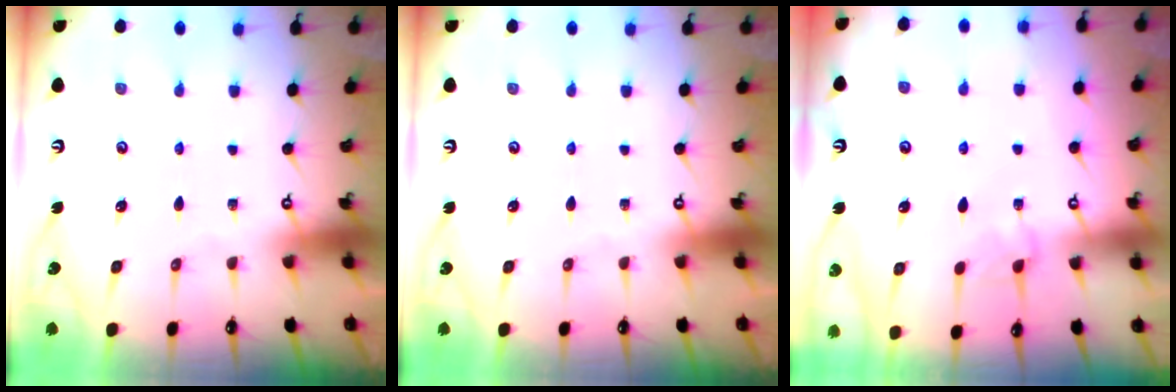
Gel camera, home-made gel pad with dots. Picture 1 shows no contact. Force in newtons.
{"total": 0.0}
{"total": 2.4, "press": 2.4, "slide": 0.5}